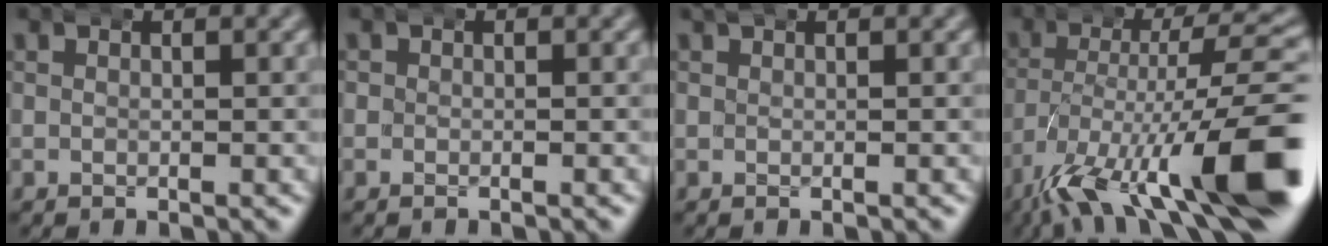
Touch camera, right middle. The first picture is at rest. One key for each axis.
{"total": 1.0, "fx": -0.1, "fy": 0.9, "fz": 0.3, "tx": -0.012, "ty": 0.001, "tz": -0.001}
{"total": 0.8, "fx": 0.6, "fy": 0.2, "fz": 0.4, "tx": -0.010, "ty": 0.004, "tz": 0.010}
{"total": 12.2, "fx": -6.3, "fy": 3.7, "fz": 9.7, "tx": -0.162, "ty": -0.020, "tz": -0.083}